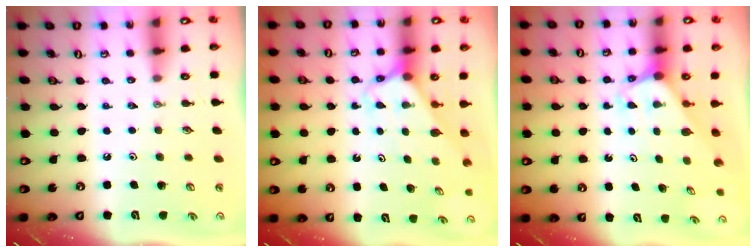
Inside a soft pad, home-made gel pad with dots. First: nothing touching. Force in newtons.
{"total": 3.4, "press": 3.4, "slide": 0.2}
{"total": 1.9, "press": 1.9, "slide": 0.1}